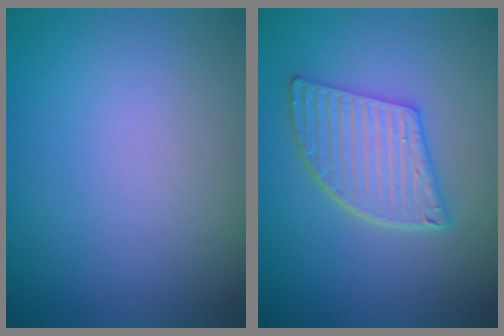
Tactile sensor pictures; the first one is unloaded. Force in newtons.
{"total": 5.2, "press": 4.2, "slide": 3.0}